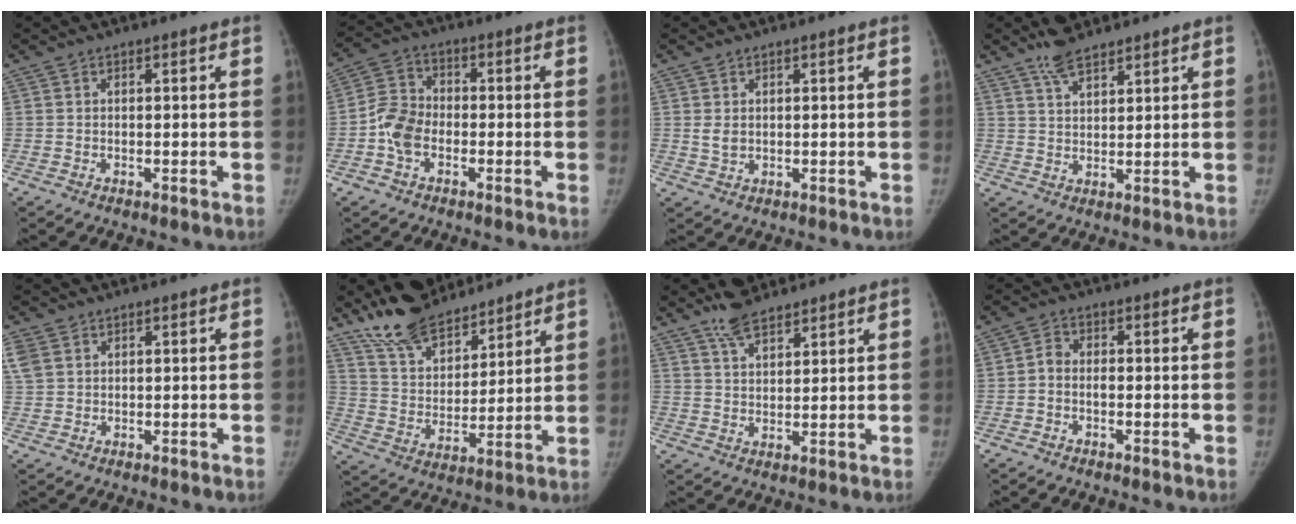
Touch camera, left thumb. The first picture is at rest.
{"total": 7.2, "force": [-2.3, 5.1, 4.6], "torque": [-0.078, 0.021, -0.056]}
{"total": 2.0, "force": [0.4, 1.5, 1.3], "torque": [-0.015, -0.009, 0.012]}
{"total": 5.3, "force": [4.4, 1.9, 2.4], "torque": [-0.031, -0.025, 0.082]}
{"total": 4.9, "force": [2.1, 3.5, 2.8], "torque": [-0.076, 0.011, 0.051]}
{"total": 14.3, "force": [12.0, 6.0, 5.1], "torque": [-0.055, -0.063, 0.221]}
{"total": 6.5, "force": [5.3, 2.5, 2.7], "torque": [-0.032, -0.029, 0.099]}
{"total": 2.6, "force": [-0.8, 1.6, 1.8], "torque": [-0.026, 0.013, -0.022]}